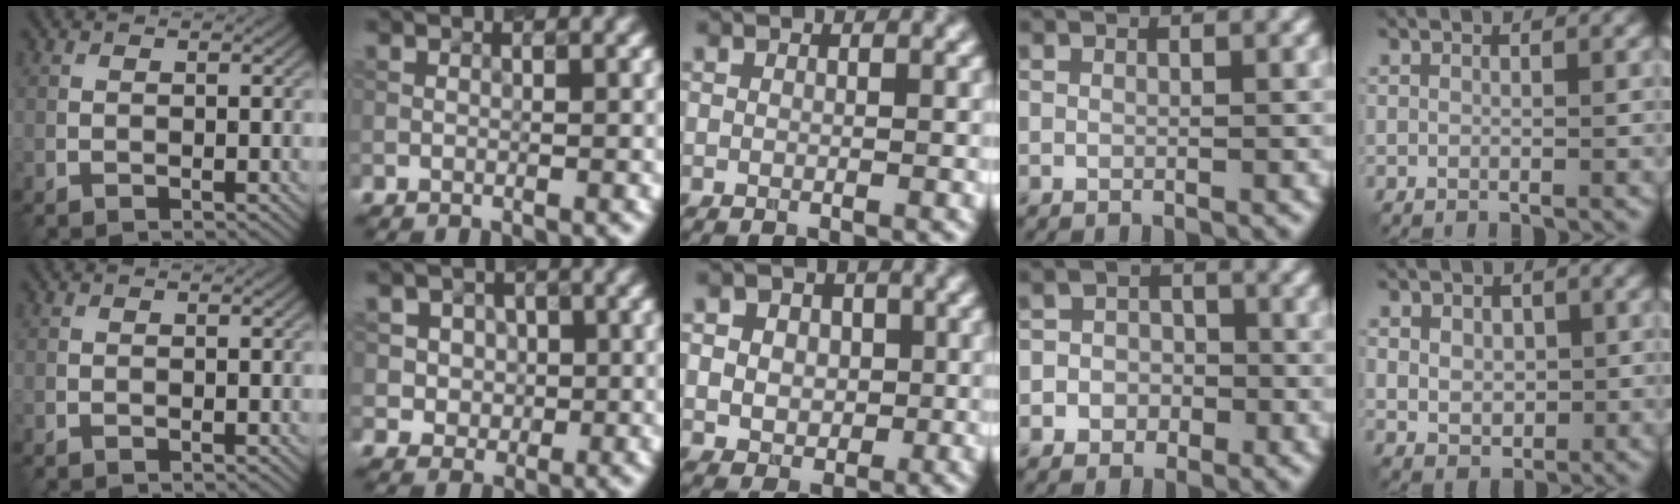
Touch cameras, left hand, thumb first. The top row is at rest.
{"index": {"total": 3.8, "force": [1.1, 3.4, 1.3], "torque": [-0.009, 0.006, 0.016]}, "middle": {"total": 6.7, "force": [1.8, 5.4, 3.5], "torque": [-0.058, 0.029, 0.010]}, "ring": {"total": 3.7, "force": [-1.3, 3.3, 0.8], "torque": [0.016, 0.009, -0.042]}, "little": {"total": 3.5, "force": [0.5, 2.7, 2.2], "torque": [-0.041, 0.006, 0.006]}}